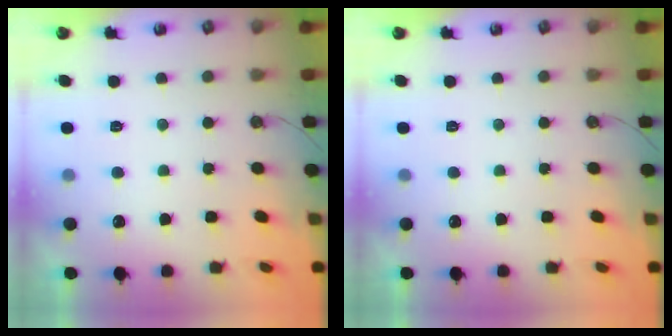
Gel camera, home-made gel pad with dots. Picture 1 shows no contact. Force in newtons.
{"total": 0.0}